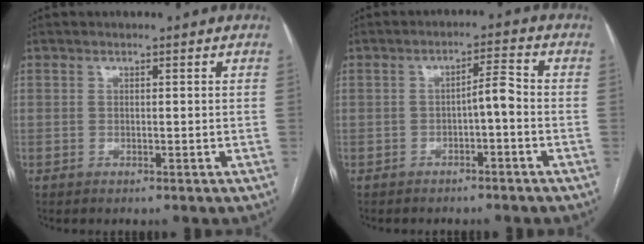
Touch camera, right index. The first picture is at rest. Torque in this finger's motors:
{"motor_torque": [0.40, -0.18, 0.09, 0.05]}